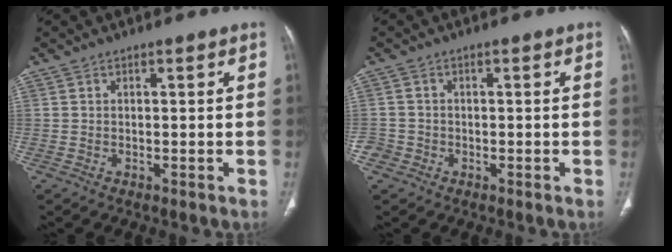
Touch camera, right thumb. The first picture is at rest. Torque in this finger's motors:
{"motor_torque": [0.15, 0.04, -0.16, 0.00, 0.03]}